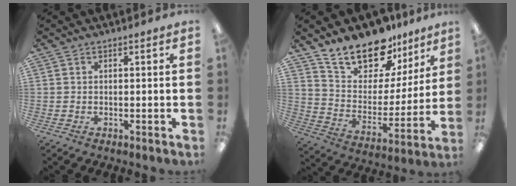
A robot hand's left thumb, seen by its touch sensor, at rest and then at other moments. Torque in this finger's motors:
{"motor_torque": [1.12, 1.09, 1.33, -1.44, 0.08]}